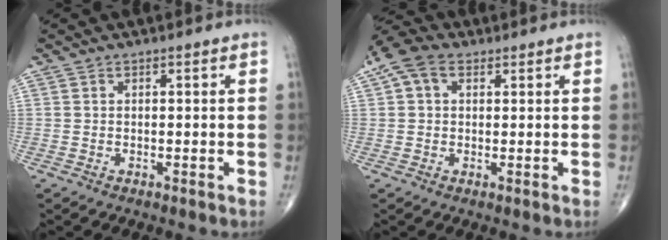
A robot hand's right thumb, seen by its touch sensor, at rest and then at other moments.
{"total": 6.7, "force": [2.6, 4.5, 4.3], "torque": [-0.086, 0.022, 0.042]}